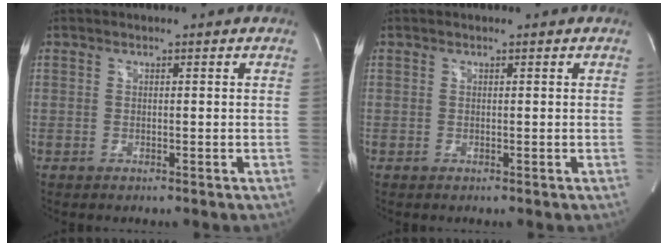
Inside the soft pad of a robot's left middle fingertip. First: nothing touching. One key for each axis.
{"total": 0.0}